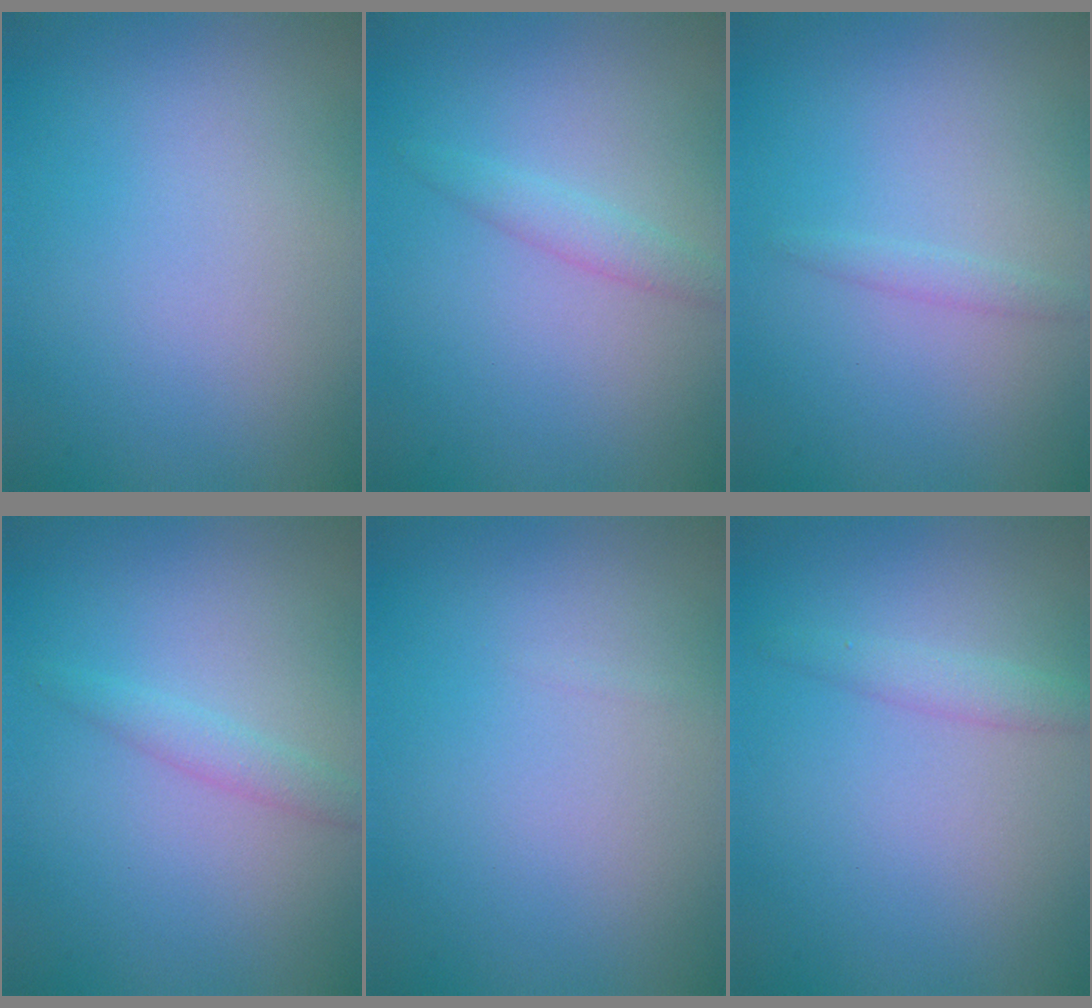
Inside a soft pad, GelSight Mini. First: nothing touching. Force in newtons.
{"total": 1.6, "press": 1.6, "slide": 0.0}
{"total": 0.9, "press": 0.9, "slide": 0.1}
{"total": 1.4, "press": 1.4, "slide": 0.0}
{"total": 0.0}
{"total": 1.5, "press": 1.5, "slide": 0.0}